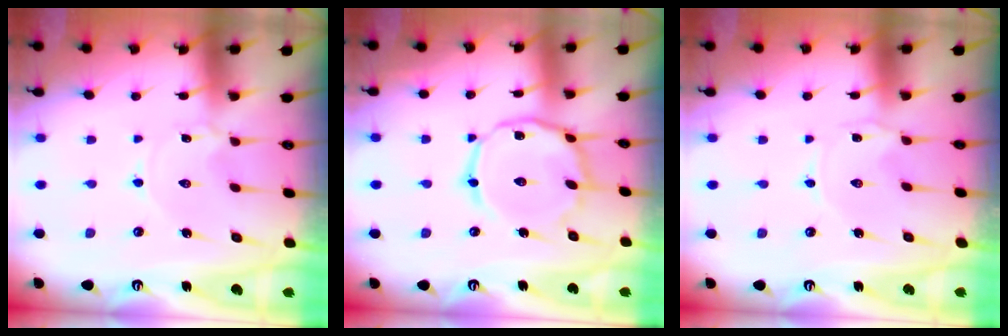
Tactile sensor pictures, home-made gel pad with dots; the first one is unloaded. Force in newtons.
{"total": 13.3, "press": 13.3, "slide": 0.8}
{"total": 0.0}